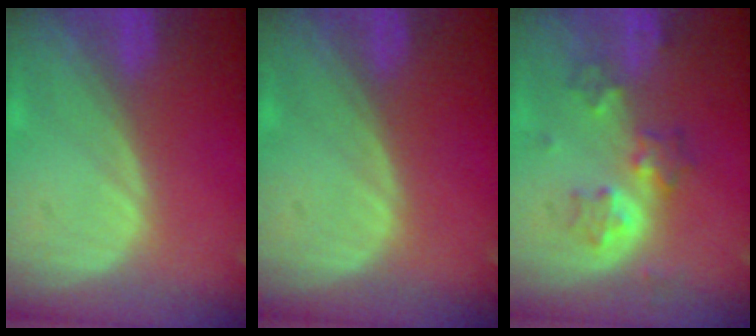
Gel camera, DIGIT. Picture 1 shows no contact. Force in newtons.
{"total": 0.0}
{"total": 5.4, "press": 5.1, "slide": 1.5}